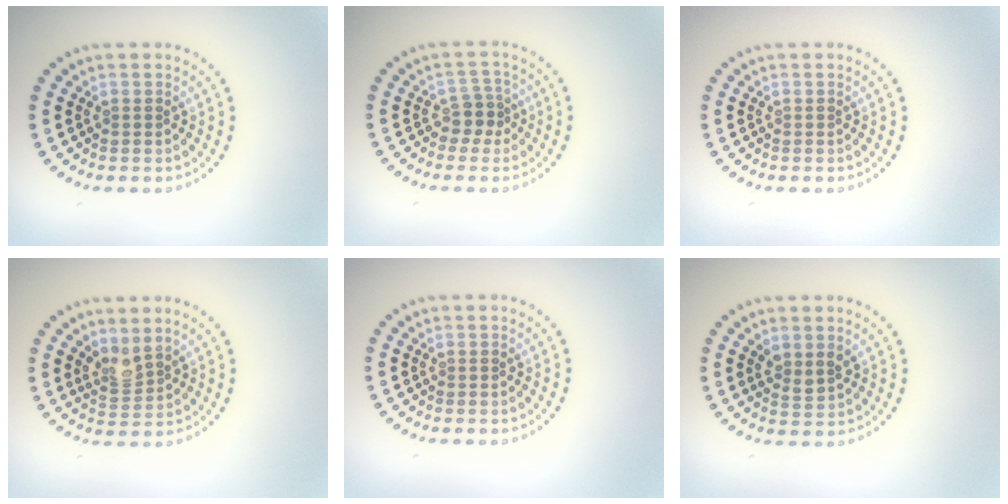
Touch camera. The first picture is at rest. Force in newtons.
{"total": 2.0, "press": 1.6, "slide": 1.2}
{"total": 0.0}
{"total": 2.0, "press": 1.6, "slide": 1.3}
{"total": 0.0}
{"total": 1.5, "press": 1.3, "slide": 0.8}